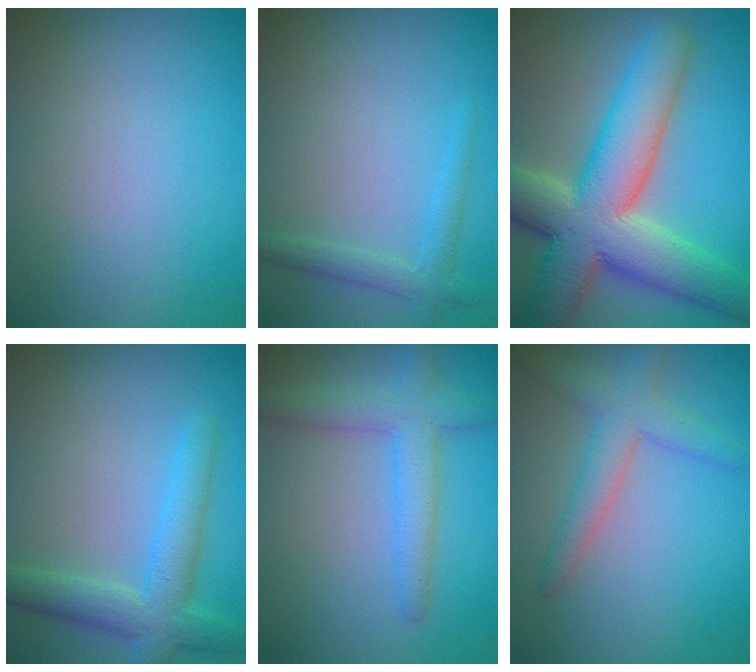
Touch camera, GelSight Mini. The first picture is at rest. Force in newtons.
{"total": 1.2, "press": 1.2, "slide": 0.1}
{"total": 12.1, "press": 12.0, "slide": 0.8}
{"total": 4.7, "press": 4.7, "slide": 0.2}
{"total": 3.9, "press": 3.9, "slide": 0.2}
{"total": 3.5, "press": 3.5, "slide": 0.2}